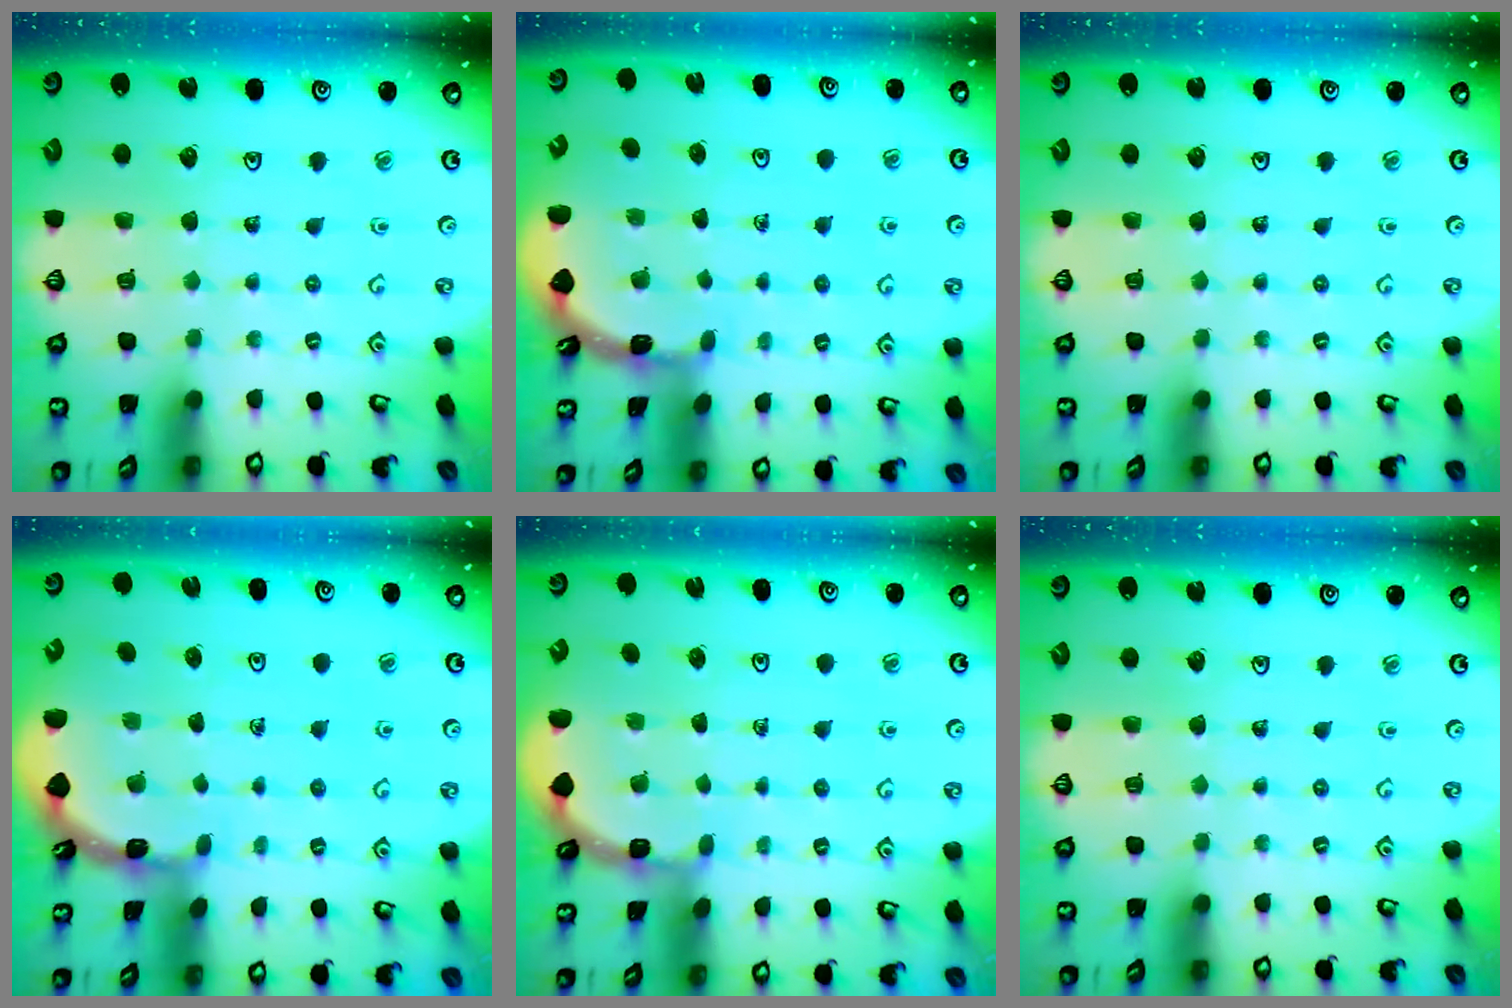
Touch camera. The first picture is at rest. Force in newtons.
{"total": 1.6, "press": 1.6, "slide": 0.1}
{"total": 0.0}
{"total": 1.7, "press": 1.6, "slide": 0.1}
{"total": 1.8, "press": 1.8, "slide": 0.2}
{"total": 0.0}